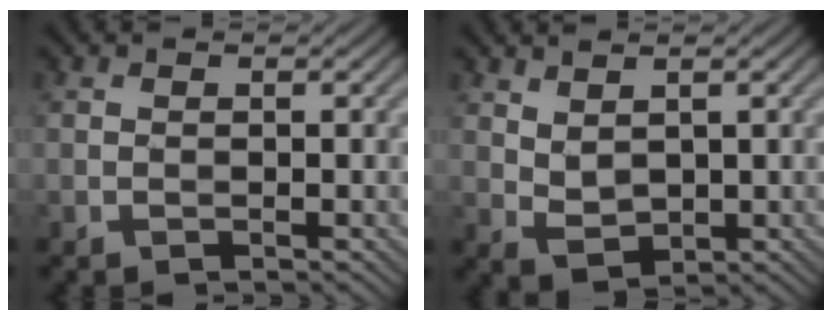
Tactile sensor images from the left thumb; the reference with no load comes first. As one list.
[{"total": 2.9, "force": [1.5, 1.5, 1.9], "torque": [-0.051, -0.004, 0.035]}]